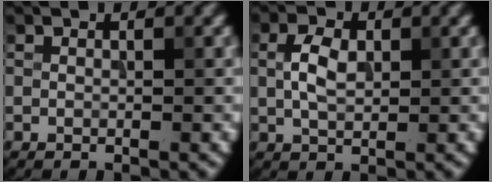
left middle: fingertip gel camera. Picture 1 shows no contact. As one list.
[{"total": 3.1, "force": [0.5, 1.9, 2.4], "torque": [-0.054, 0.005, 0.009]}]